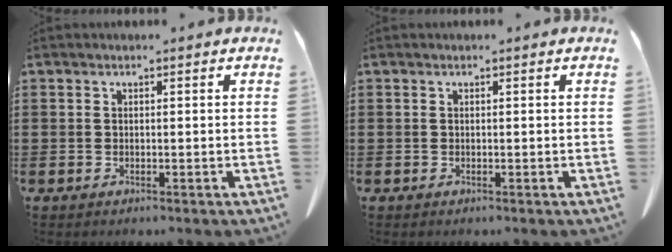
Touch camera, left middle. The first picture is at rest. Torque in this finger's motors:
{"motor_torque": [0.00, 0.00, 0.00, 0.00]}